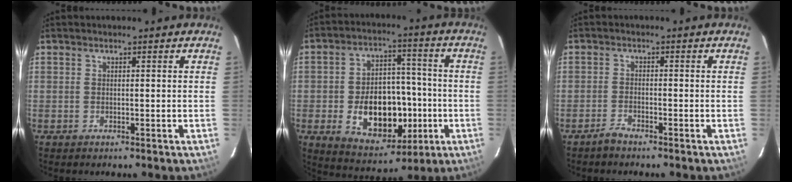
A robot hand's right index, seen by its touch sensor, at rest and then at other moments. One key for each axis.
{"total": 16.4, "fx": -4.0, "fy": 10.7, "fz": 11.7, "tx": -0.222, "ty": 0.020, "tz": -0.039}
{"total": 2.1, "fx": -1.9, "fy": 0.4, "fz": 0.8, "tx": -0.025, "ty": 0.001, "tz": -0.039}